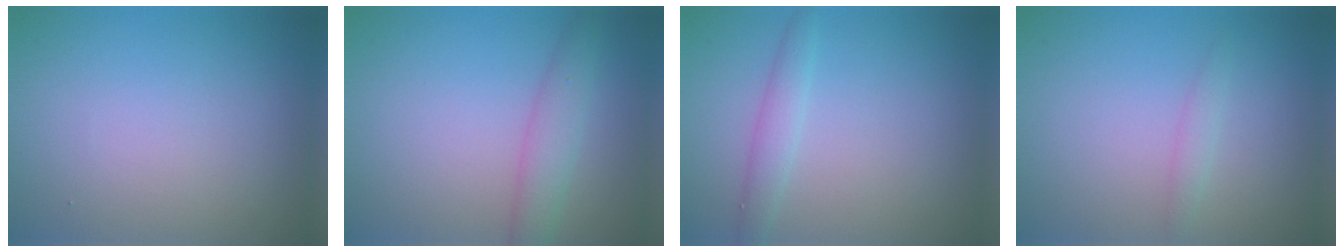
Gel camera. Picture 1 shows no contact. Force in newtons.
{"total": 2.8, "press": 2.8, "slide": 0.1}
{"total": 1.9, "press": 1.9, "slide": 0.1}
{"total": 1.0, "press": 1.0, "slide": 0.0}